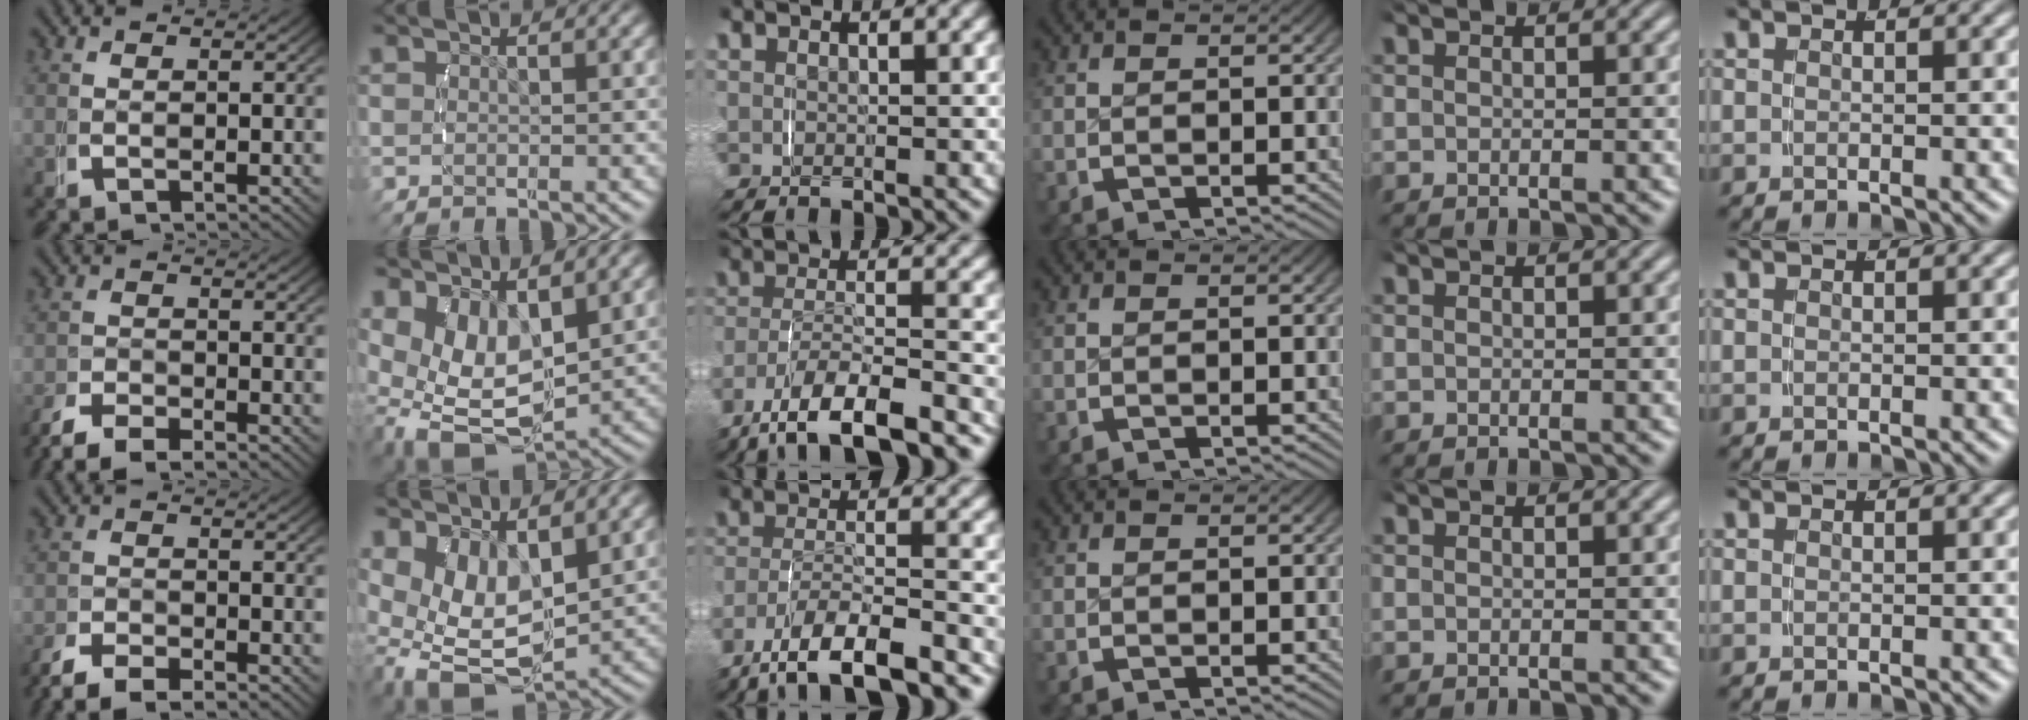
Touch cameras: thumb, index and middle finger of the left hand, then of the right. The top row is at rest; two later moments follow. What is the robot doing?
{"motion": "lift_and_place", "object": "toothpaste"}